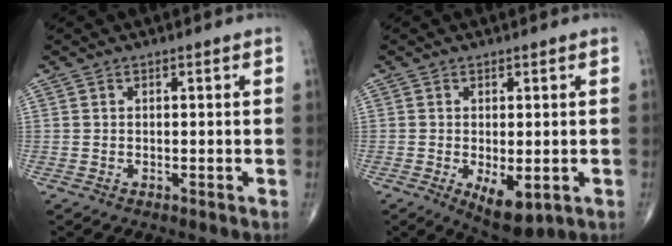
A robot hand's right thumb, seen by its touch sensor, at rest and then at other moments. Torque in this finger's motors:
{"motor_torque": [-0.06, 0.63, 0.39, 0.26, 0.15]}